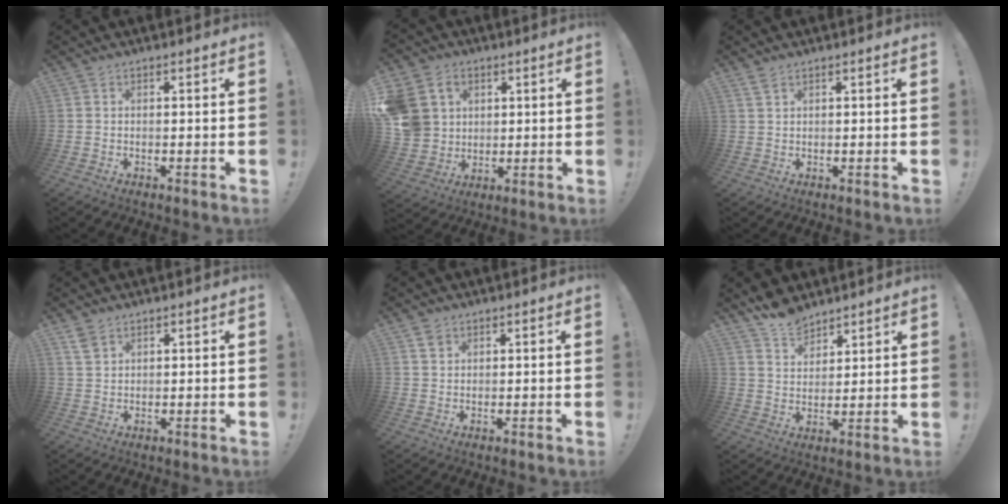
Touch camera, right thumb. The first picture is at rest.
{"total": 12.1, "force": [3.8, 10.5, 4.5], "torque": [-0.095, -0.011, 0.085]}
{"total": 1.9, "force": [1.4, 0.7, 1.0], "torque": [-0.018, -0.003, 0.026]}
{"total": 3.3, "force": [2.4, 1.7, 1.6], "torque": [-0.029, -0.011, 0.046]}
{"total": 2.2, "force": [1.4, 1.6, 0.6], "torque": [0.005, -0.011, 0.024]}
{"total": 7.8, "force": [6.9, 3.3, 1.5], "torque": [-0.037, -0.049, 0.134]}